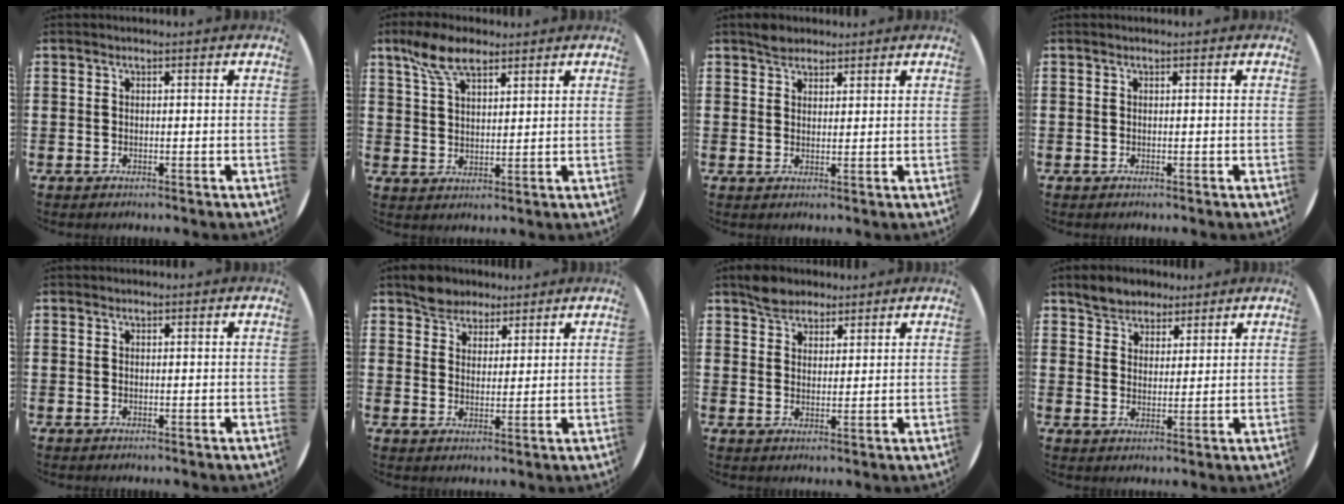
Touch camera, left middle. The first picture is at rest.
{"total": 7.0, "force": [4.9, 3.0, 4.0], "torque": [-0.090, 0.002, 0.091]}
{"total": 2.3, "force": [2.1, 1.0, 0.0], "torque": [0.004, 0.001, 0.039]}
{"total": 0.0}
{"total": 0.0}
{"total": 4.1, "force": [3.6, 1.9, -0.2], "torque": [-0.010, 0.003, 0.071]}
{"total": 3.5, "force": [3.0, 1.7, 0.3], "torque": [-0.015, 0.008, 0.059]}
{"total": 4.0, "force": [3.5, 2.0, -0.1], "torque": [-0.013, 0.003, 0.067]}